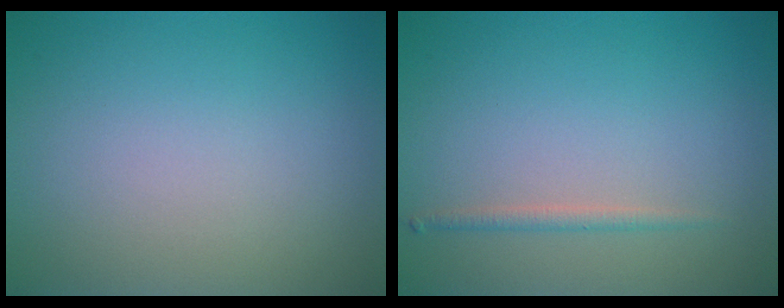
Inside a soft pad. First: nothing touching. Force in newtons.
{"total": 1.1, "press": 1.1, "slide": 0.0}